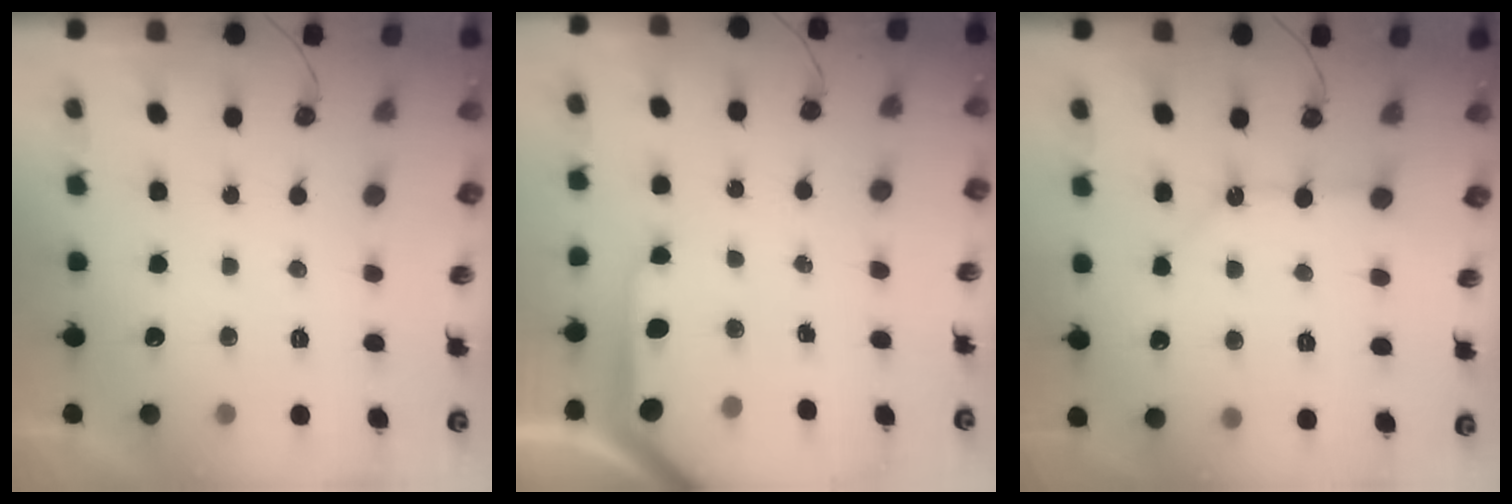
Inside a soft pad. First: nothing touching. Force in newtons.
{"total": 7.7, "press": 7.6, "slide": 0.8}
{"total": 8.8, "press": 8.8, "slide": 0.8}